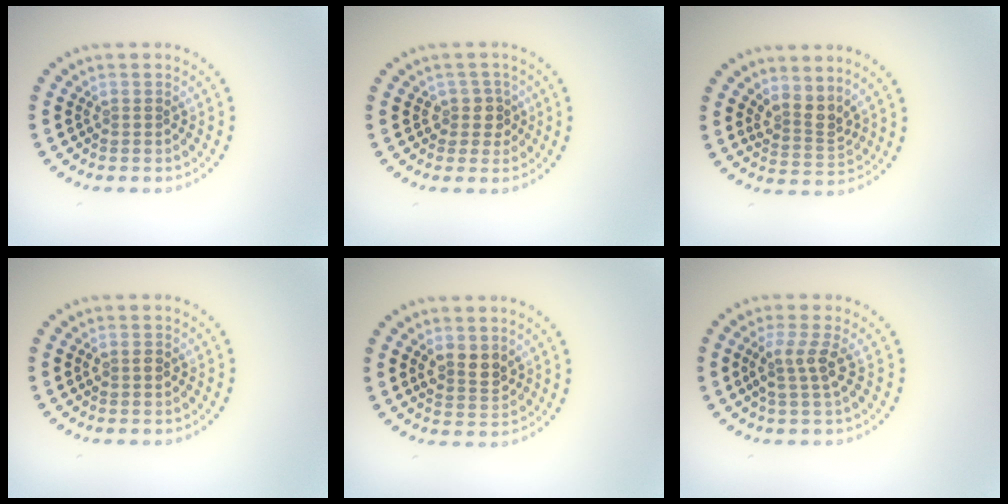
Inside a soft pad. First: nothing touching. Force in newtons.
{"total": 2.0, "press": 1.6, "slide": 1.2}
{"total": 2.8, "press": 2.0, "slide": 2.0}
{"total": 1.2, "press": 1.2, "slide": 0.1}
{"total": 2.4, "press": 2.3, "slide": 0.8}
{"total": 2.5, "press": 1.9, "slide": 1.6}